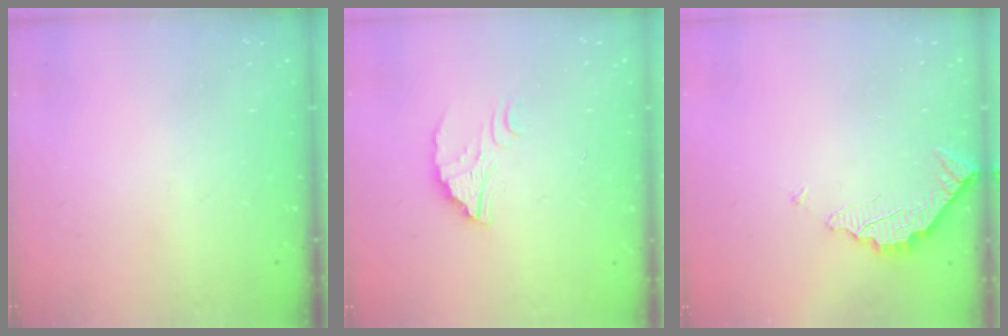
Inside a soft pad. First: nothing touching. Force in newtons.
{"total": 2.5, "press": 2.5, "slide": 0.1}
{"total": 2.3, "press": 2.3, "slide": 0.2}